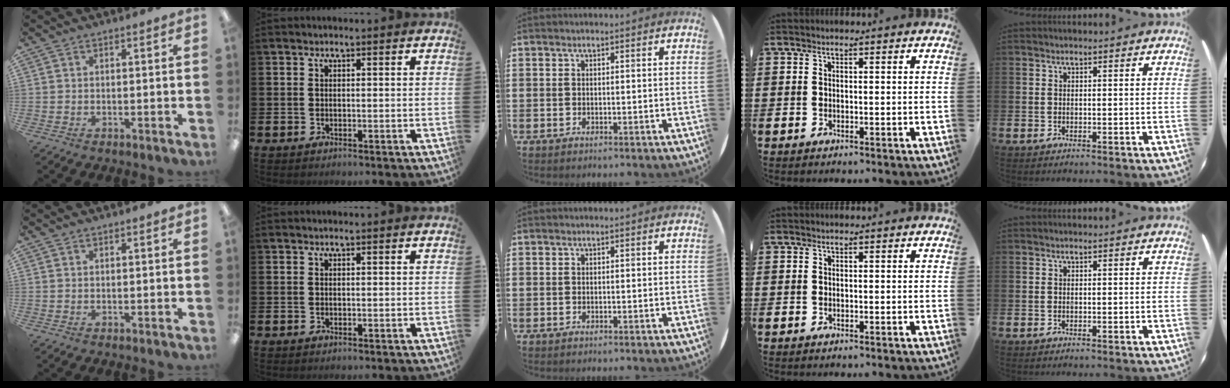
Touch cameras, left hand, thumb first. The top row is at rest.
{"thumb": {"total": 0.5, "force": [0.4, 0.0, -0.3], "torque": [0.005, 0.003, 0.007]}}